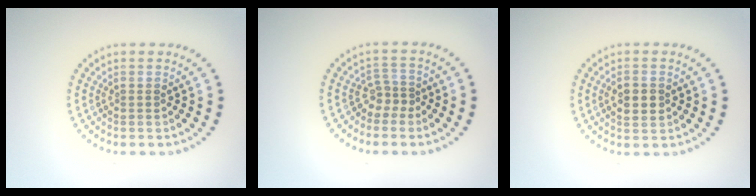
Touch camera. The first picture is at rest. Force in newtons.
{"total": 1.6, "press": 1.1, "slide": 1.2}
{"total": 2.2, "press": 2.2, "slide": 0.0}